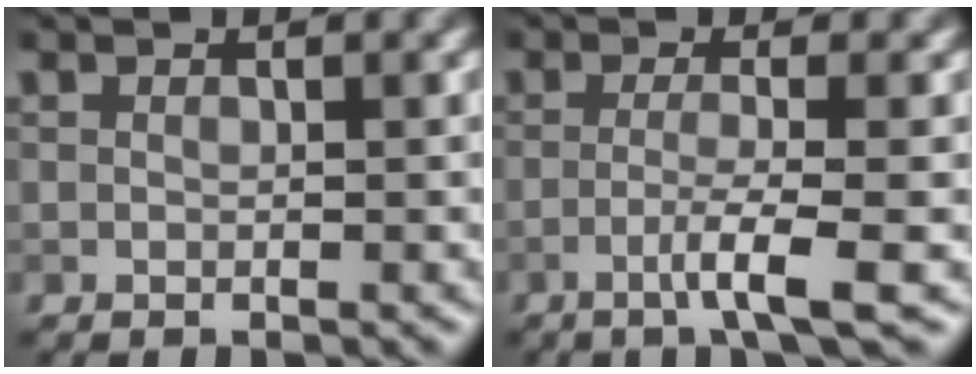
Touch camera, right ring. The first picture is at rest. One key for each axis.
{"total": 3.8, "fx": -1.6, "fy": 0.3, "fz": 3.4, "tx": -0.058, "ty": 0.000, "tz": -0.042}